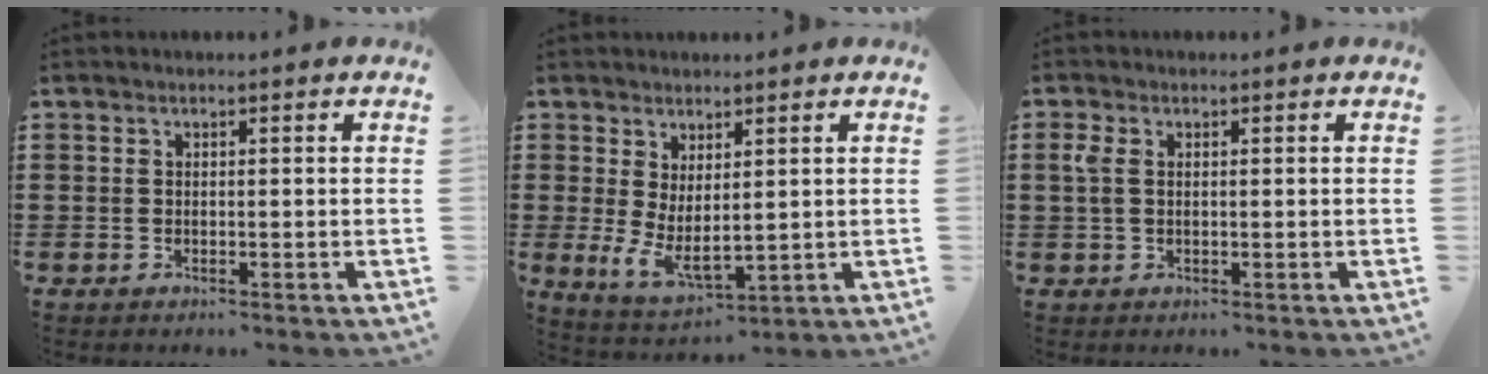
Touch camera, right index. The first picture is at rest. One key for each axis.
{"total": 3.8, "fx": 0.6, "fy": 1.5, "fz": 3.5, "tx": -0.086, "ty": -0.018, "tz": 0.007}
{"total": 2.3, "fx": 0.2, "fy": 1.3, "fz": 1.9, "tx": -0.056, "ty": 0.001, "tz": -0.002}